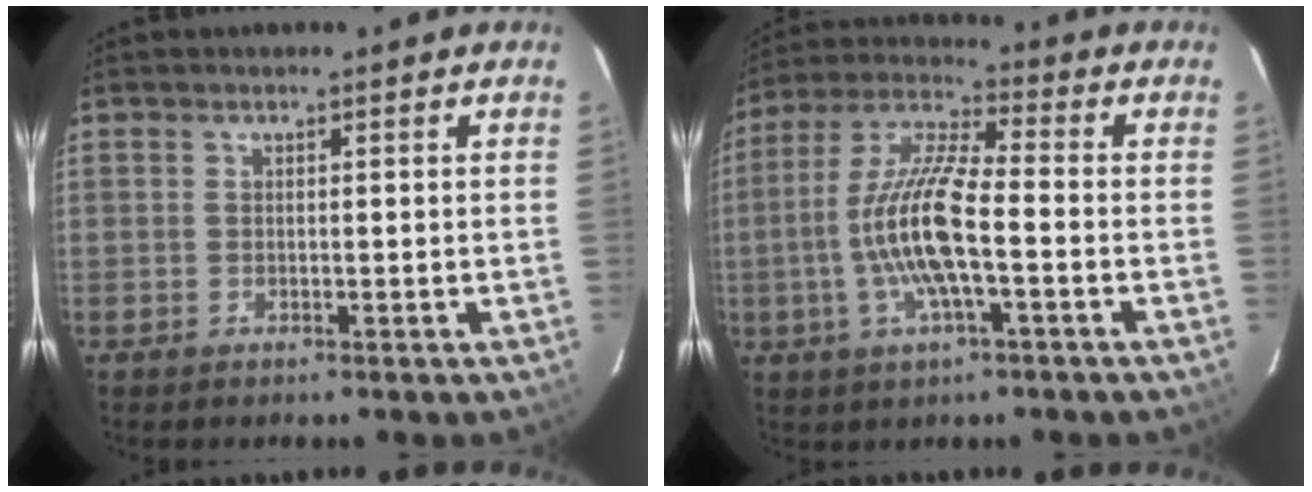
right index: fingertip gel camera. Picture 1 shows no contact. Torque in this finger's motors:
{"motor_torque": [2.14, 0.00, 1.05, 0.20]}